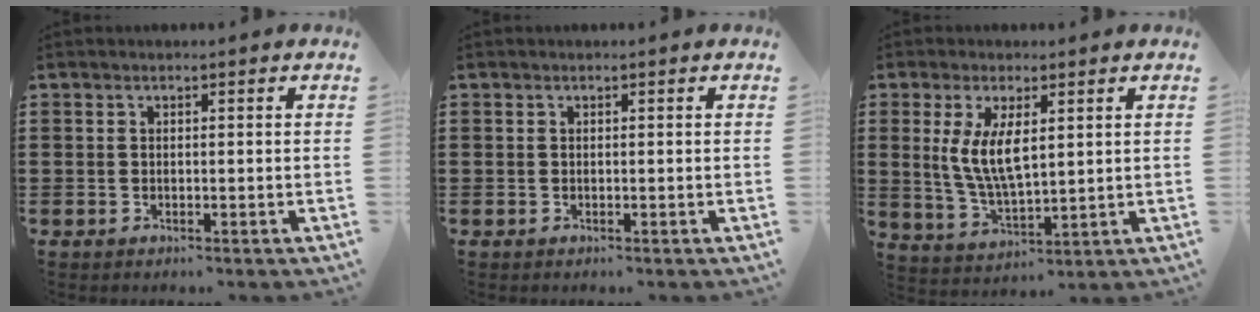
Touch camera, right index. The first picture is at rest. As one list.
[{"total": 0.0}, {"total": 7.0, "force": [1.4, 2.9, 6.2], "torque": [-0.131, 0.002, 0.024]}]